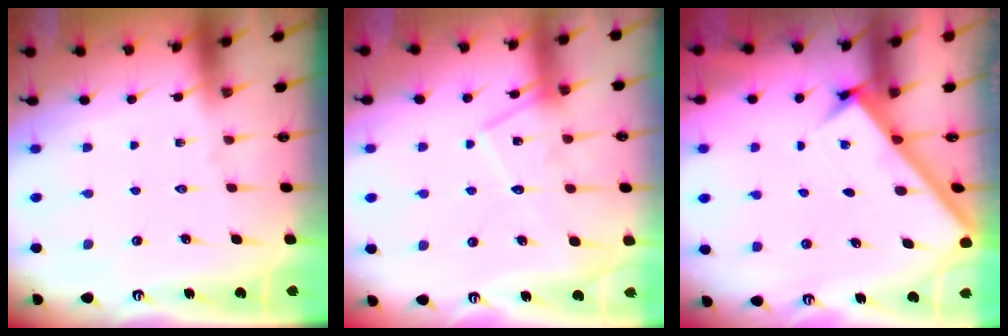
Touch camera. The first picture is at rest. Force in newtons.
{"total": 14.1, "press": 14.1, "slide": 1.0}
{"total": 2.4, "press": 2.4, "slide": 0.3}